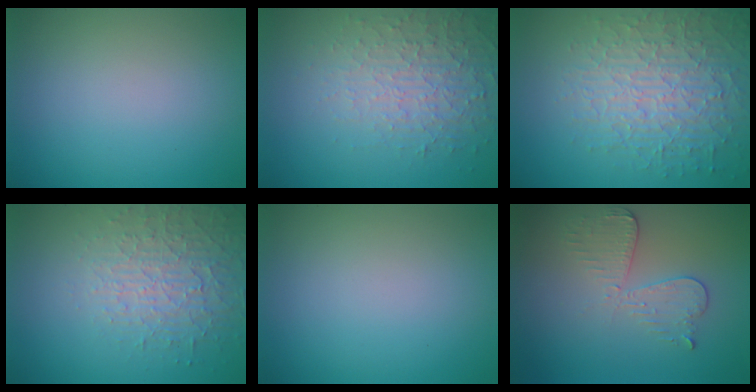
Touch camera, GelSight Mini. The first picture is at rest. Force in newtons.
{"total": 3.9, "press": 3.5, "slide": 1.8}
{"total": 7.0, "press": 5.3, "slide": 4.5}
{"total": 4.2, "press": 3.8, "slide": 1.9}
{"total": 0.0}
{"total": 3.0, "press": 2.7, "slide": 1.2}